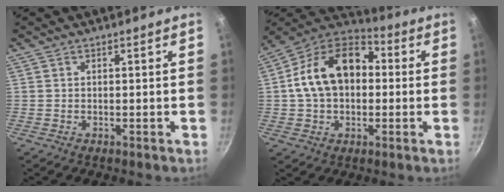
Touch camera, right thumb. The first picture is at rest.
{"total": 17.8, "force": [1.2, 12.4, 12.7], "torque": [-0.191, 0.043, 0.002]}